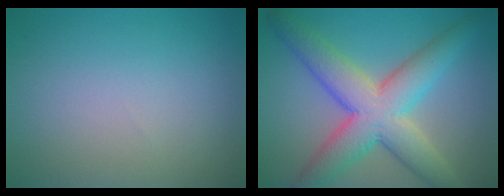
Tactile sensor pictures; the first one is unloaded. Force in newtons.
{"total": 8.7, "press": 8.7, "slide": 0.2}